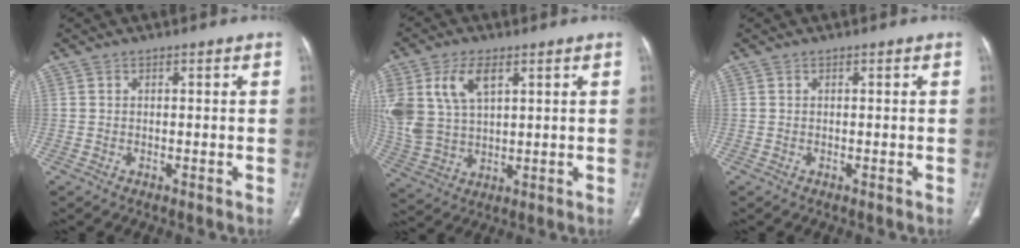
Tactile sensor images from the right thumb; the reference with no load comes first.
{"total": 13.2, "force": [5.2, 7.6, 9.4], "torque": [-0.204, -0.009, 0.116]}
{"total": 0.0}